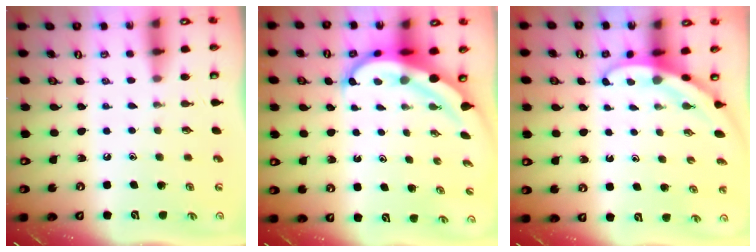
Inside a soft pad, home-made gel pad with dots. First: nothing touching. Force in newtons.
{"total": 6.7, "press": 6.6, "slide": 1.5}
{"total": 3.3, "press": 3.3, "slide": 0.1}